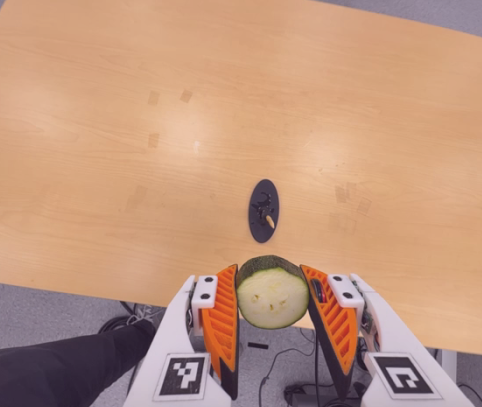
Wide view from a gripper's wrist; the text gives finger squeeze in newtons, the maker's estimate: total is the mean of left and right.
{"total": 11.8, "left": 11.9, "right": 11.7}